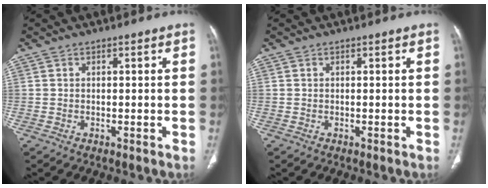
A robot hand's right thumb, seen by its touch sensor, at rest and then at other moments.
{"total": 0.0}